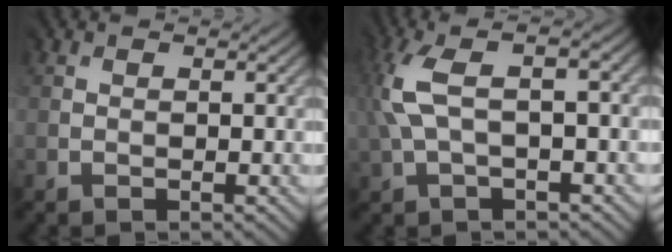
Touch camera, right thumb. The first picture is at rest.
{"total": 5.9, "force": [1.5, 1.9, 5.4], "torque": [-0.137, 0.018, 0.026]}